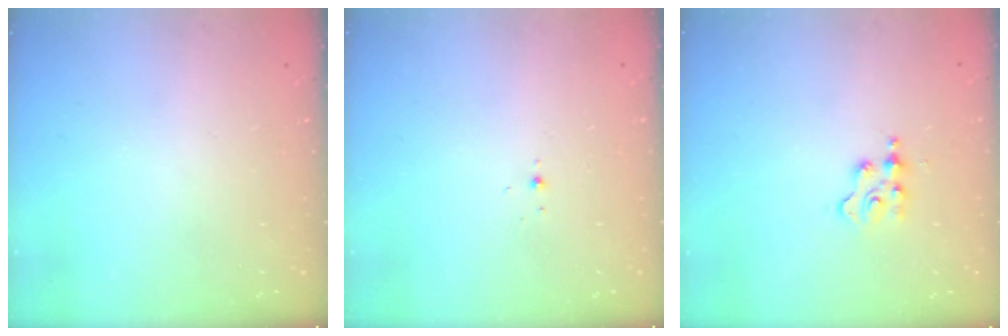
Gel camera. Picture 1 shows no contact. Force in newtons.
{"total": 3.0, "press": 2.9, "slide": 0.8}
{"total": 2.2, "press": 2.1, "slide": 0.3}